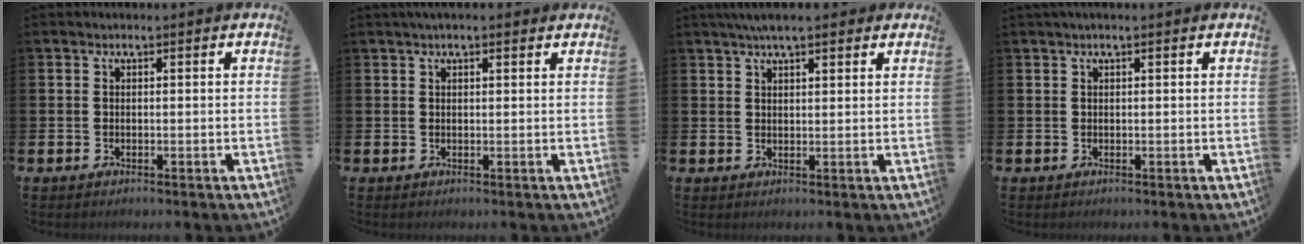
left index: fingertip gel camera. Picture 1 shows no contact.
{"total": 1.5, "force": [1.2, 0.2, 0.8], "torque": [-0.015, 0.004, 0.021]}
{"total": 4.0, "force": [3.4, 1.0, 1.9], "torque": [-0.029, -0.007, 0.058]}
{"total": 0.5, "force": [0.4, 0.0, 0.4], "torque": [-0.008, 0.003, 0.006]}